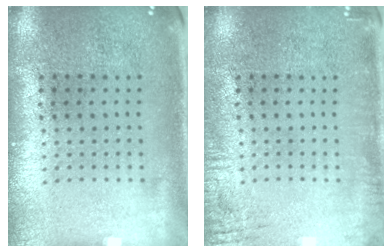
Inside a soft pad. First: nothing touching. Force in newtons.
{"total": 2.5, "press": 2.5, "slide": 0.2}